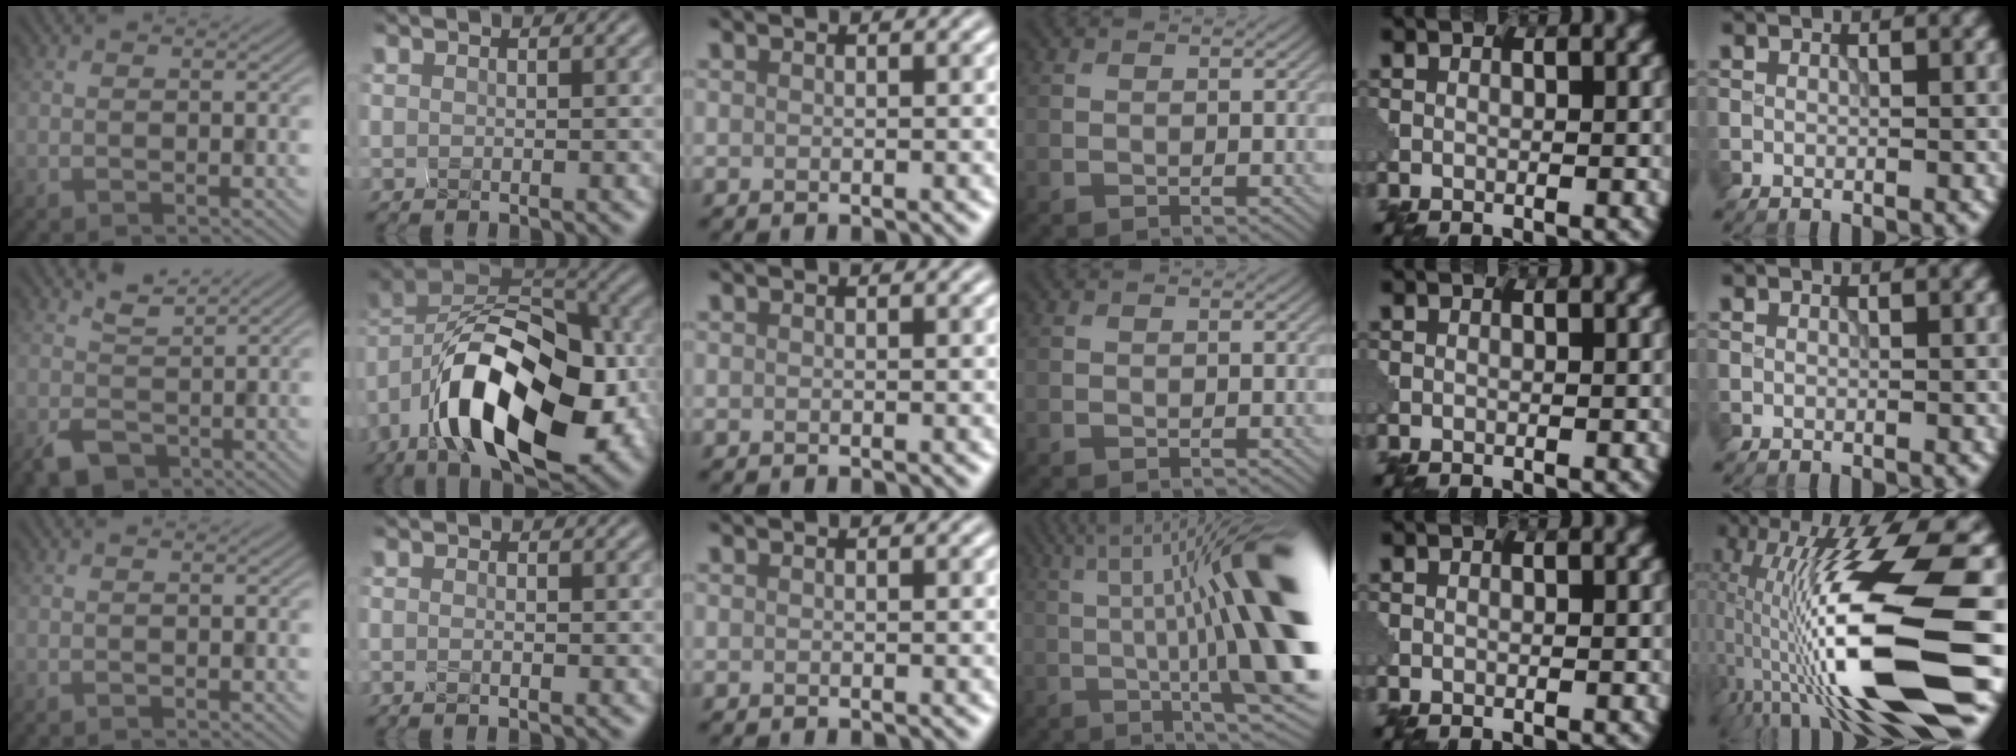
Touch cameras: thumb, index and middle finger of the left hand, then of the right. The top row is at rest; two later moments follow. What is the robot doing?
{"motion": "squeeze", "object": "hand grip exerciser"}